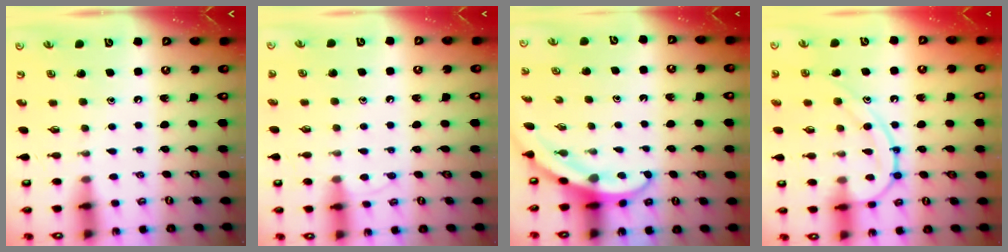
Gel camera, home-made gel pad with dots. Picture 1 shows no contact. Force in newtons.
{"total": 5.8, "press": 5.7, "slide": 0.6}
{"total": 3.6, "press": 3.6, "slide": 0.1}
{"total": 12.6, "press": 12.6, "slide": 0.5}